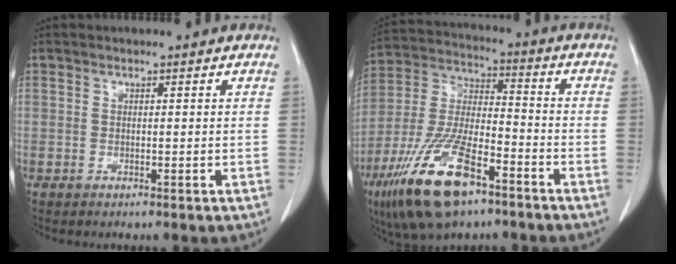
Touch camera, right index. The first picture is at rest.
{"total": 16.8, "force": [-9.8, 5.6, 12.5], "torque": [-0.269, -0.016, -0.179]}